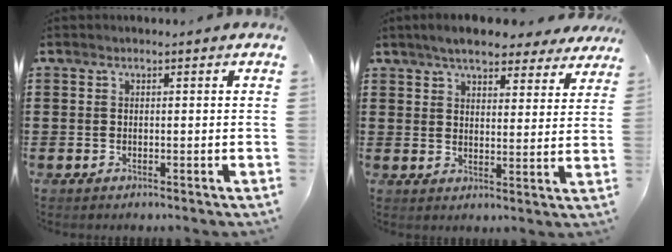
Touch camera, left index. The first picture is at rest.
{"total": 5.8, "force": [5.2, 1.3, 2.3], "torque": [-0.056, -0.012, 0.093]}